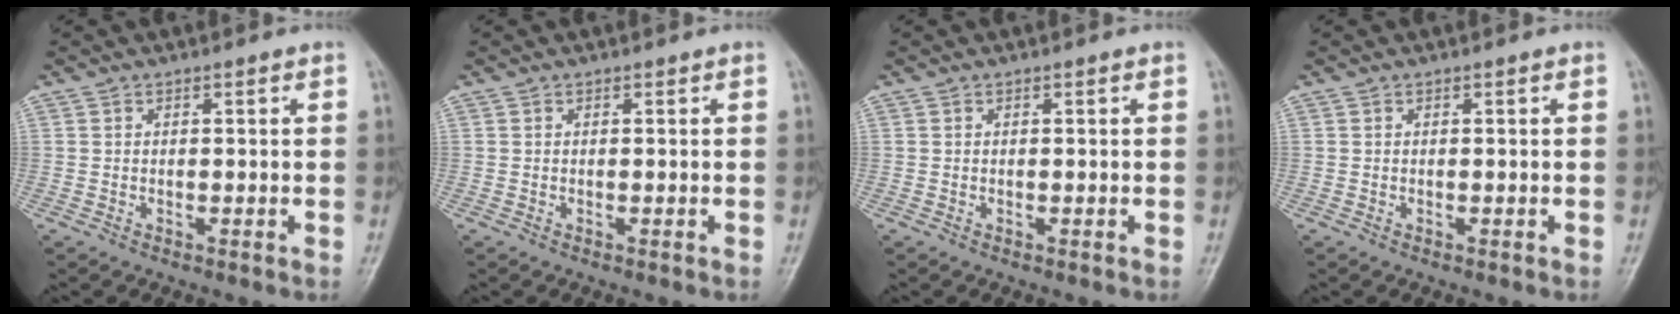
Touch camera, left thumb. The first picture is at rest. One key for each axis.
{"total": 0.0}
{"total": 0.0}
{"total": 0.0}